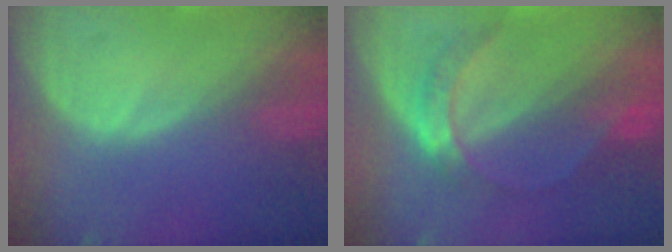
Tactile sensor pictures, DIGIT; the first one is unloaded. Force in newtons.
{"total": 5.0, "press": 4.8, "slide": 1.5}